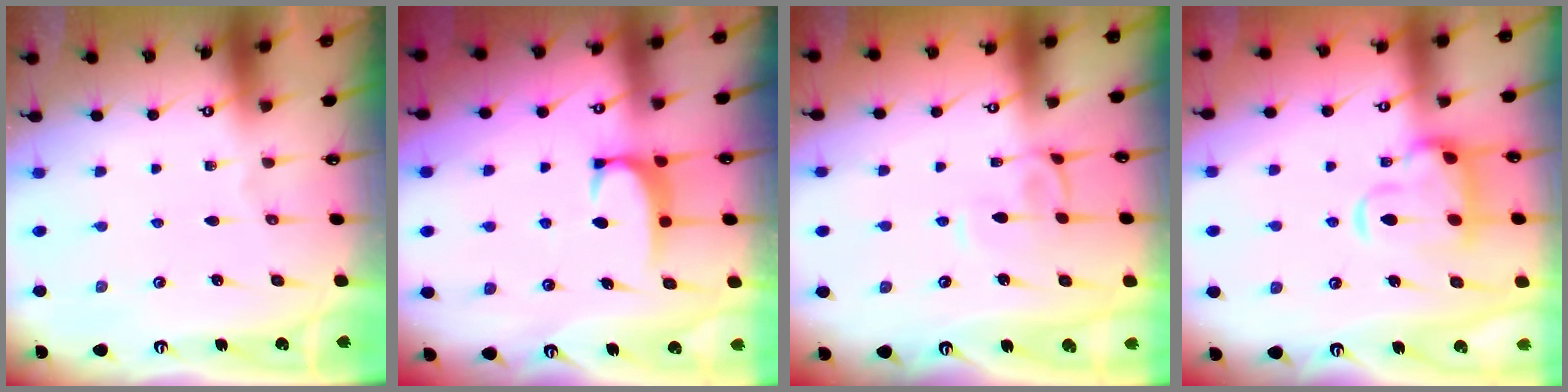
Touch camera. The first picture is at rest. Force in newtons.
{"total": 1.8, "press": 1.7, "slide": 0.5}
{"total": 2.4, "press": 2.4, "slide": 0.6}
{"total": 6.9, "press": 6.7, "slide": 1.5}